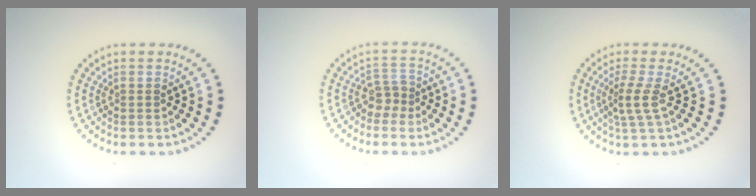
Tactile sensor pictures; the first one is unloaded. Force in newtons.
{"total": 1.8, "press": 1.3, "slide": 1.3}
{"total": 2.2, "press": 1.5, "slide": 1.7}